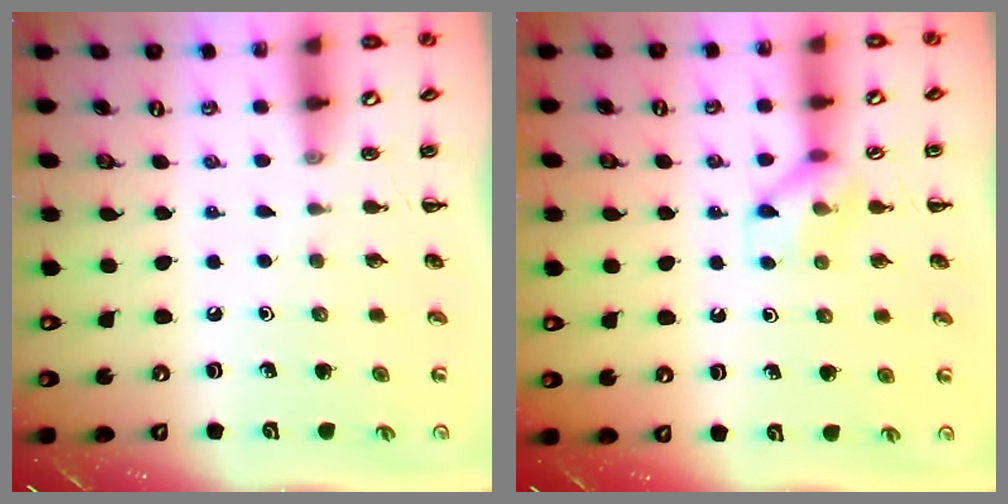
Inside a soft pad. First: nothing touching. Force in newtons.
{"total": 8.4, "press": 8.4, "slide": 0.3}